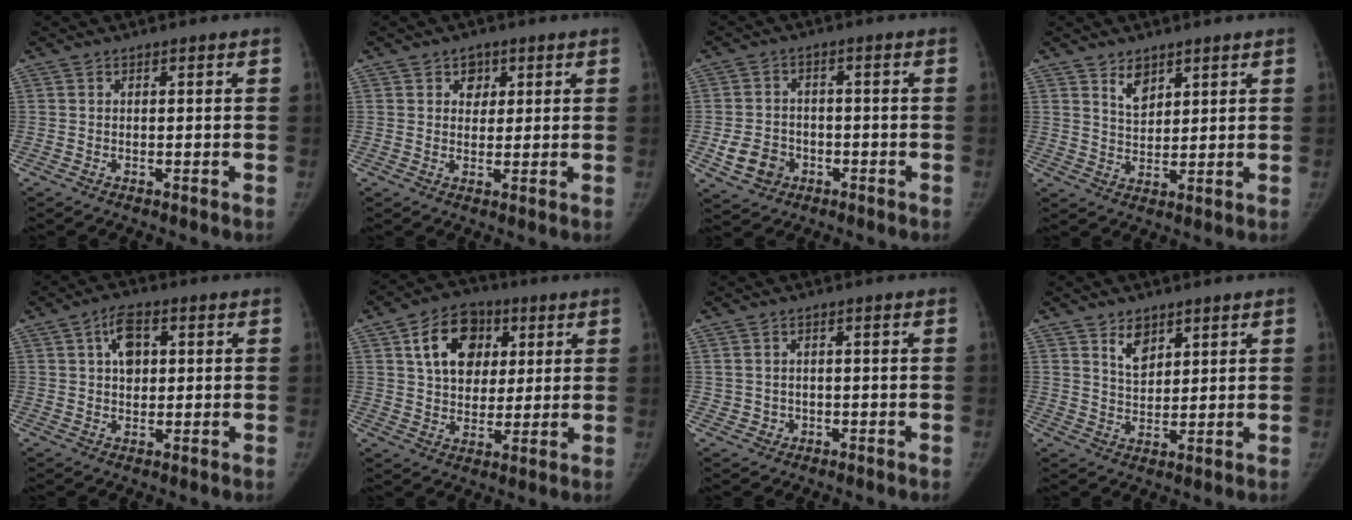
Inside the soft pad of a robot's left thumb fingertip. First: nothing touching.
{"total": 3.4, "force": [1.5, 2.7, 1.3], "torque": [0.007, -0.005, 0.018]}
{"total": 6.9, "force": [-2.5, 5.7, 2.8], "torque": [-0.037, 0.018, -0.038]}
{"total": 4.5, "force": [3.0, 2.6, 2.2], "torque": [-0.016, -0.025, 0.057]}
{"total": 6.1, "force": [1.7, 3.8, 4.4], "torque": [-0.058, 0.006, 0.025]}
{"total": 13.4, "force": [4.8, 9.8, 7.7], "torque": [-0.092, -0.005, 0.076]}
{"total": 2.2, "force": [-0.4, 2.1, 0.4], "torque": [0.003, 0.006, -0.001]}
{"total": 5.2, "force": [3.2, 3.1, 2.7], "torque": [-0.023, -0.025, 0.060]}